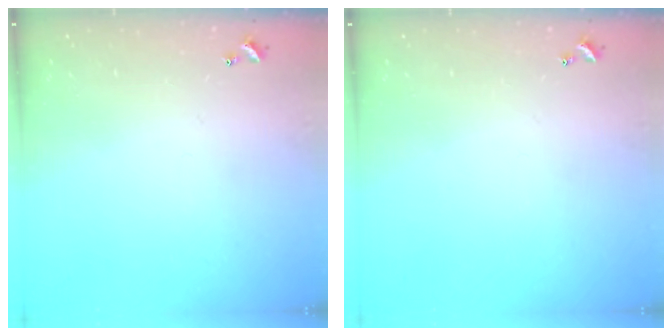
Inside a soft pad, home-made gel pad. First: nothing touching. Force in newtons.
{"total": 0.0}